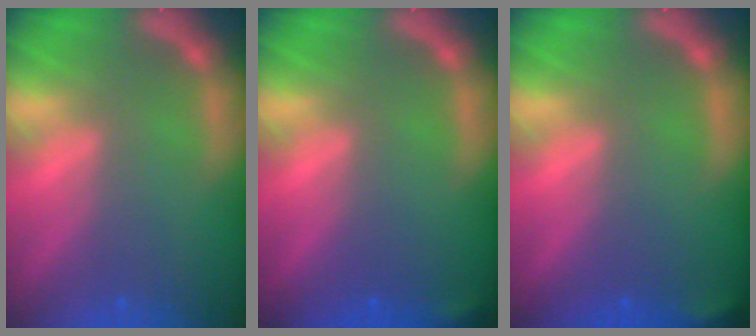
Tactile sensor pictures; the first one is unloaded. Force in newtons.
{"total": 0.9}
{"total": 1.4}